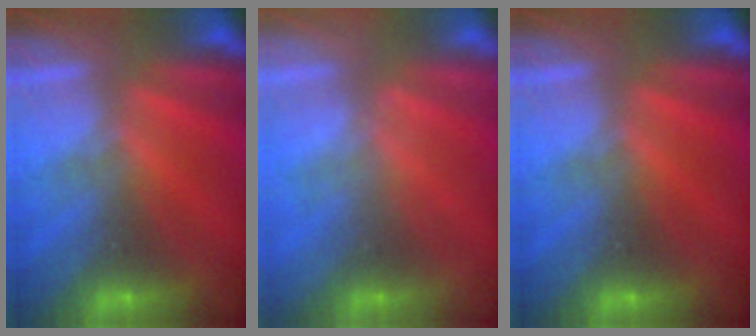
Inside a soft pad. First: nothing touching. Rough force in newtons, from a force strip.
{"total": 2.1}
{"total": 0.0}